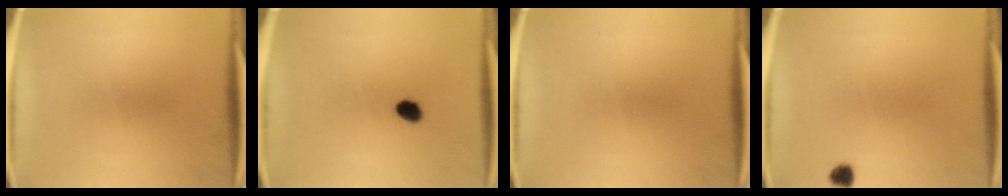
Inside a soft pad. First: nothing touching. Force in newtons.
{"total": 2.7}
{"total": 0.0}
{"total": 1.8}